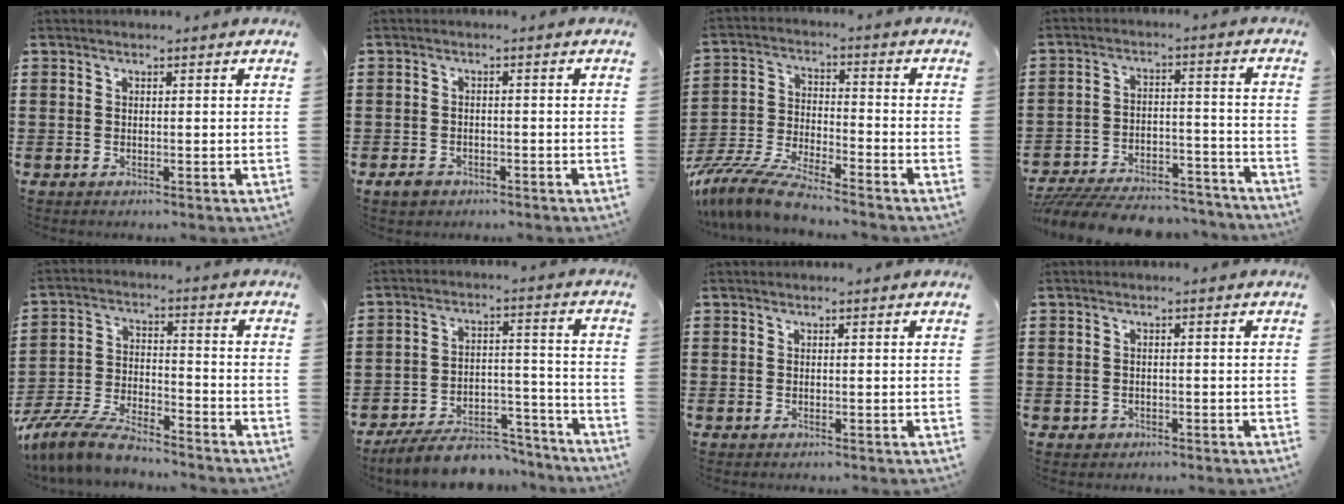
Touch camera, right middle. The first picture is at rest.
{"total": 2.0, "force": [-1.5, 1.2, 0.6], "torque": [-0.023, 0.001, -0.035]}
{"total": 8.3, "force": [-7.7, 0.6, 2.8], "torque": [-0.076, -0.002, -0.157]}
{"total": 8.0, "force": [-7.6, 1.5, 1.8], "torque": [-0.027, 0.020, -0.148]}
{"total": 8.1, "force": [-7.3, 1.5, 3.0], "torque": [-0.071, 0.010, -0.144]}
{"total": 8.8, "force": [-8.0, 2.3, 2.8], "torque": [-0.041, 0.031, -0.151]}
{"total": 0.0}
{"total": 0.9, "force": [-0.5, 0.8, 0.1], "torque": [-0.004, 0.004, -0.014]}